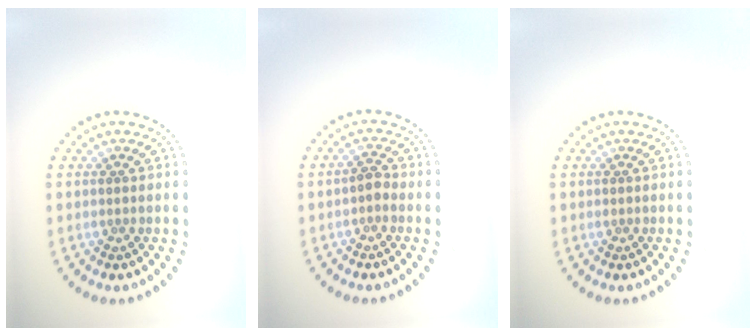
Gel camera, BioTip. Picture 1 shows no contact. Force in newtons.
{"total": 1.2, "press": 1.0, "slide": 0.6}
{"total": 0.0}